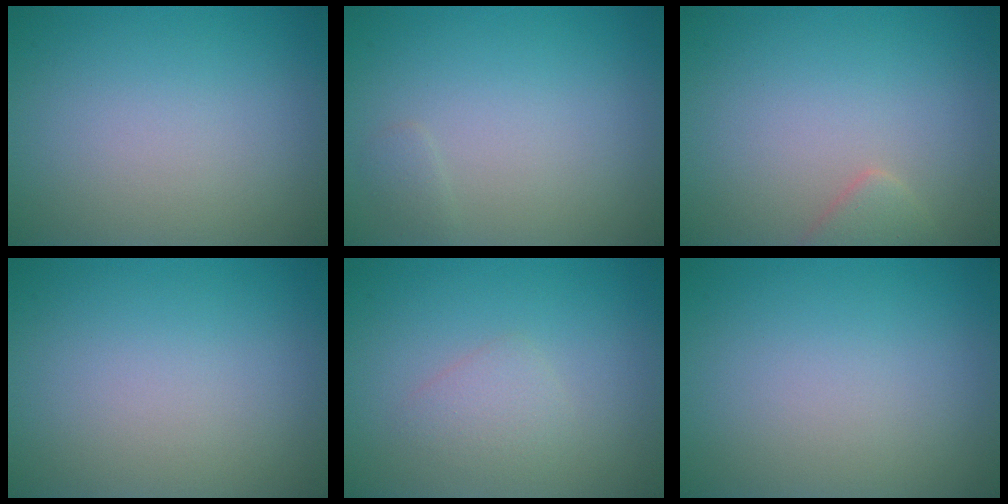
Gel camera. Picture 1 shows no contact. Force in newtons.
{"total": 0.6, "press": 0.6, "slide": 0.0}
{"total": 1.6, "press": 1.6, "slide": 0.1}
{"total": 0.0}
{"total": 1.7, "press": 1.7, "slide": 0.1}
{"total": 0.0}